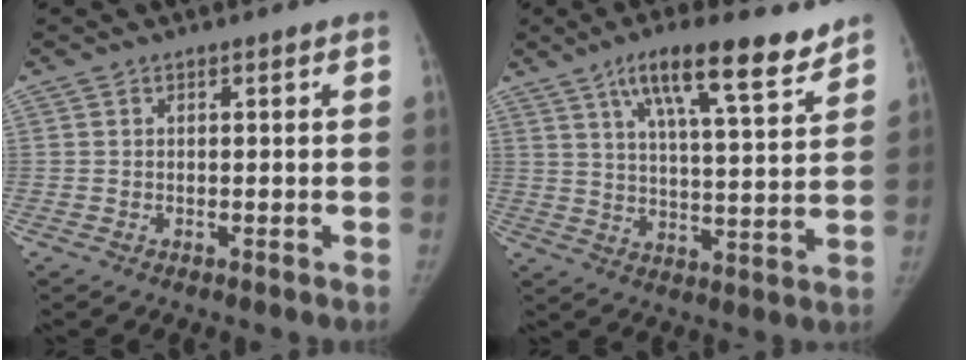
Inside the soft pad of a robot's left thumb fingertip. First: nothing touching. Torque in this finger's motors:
{"motor_torque": [0.15, -0.35, 1.60, -1.17, 0.32]}